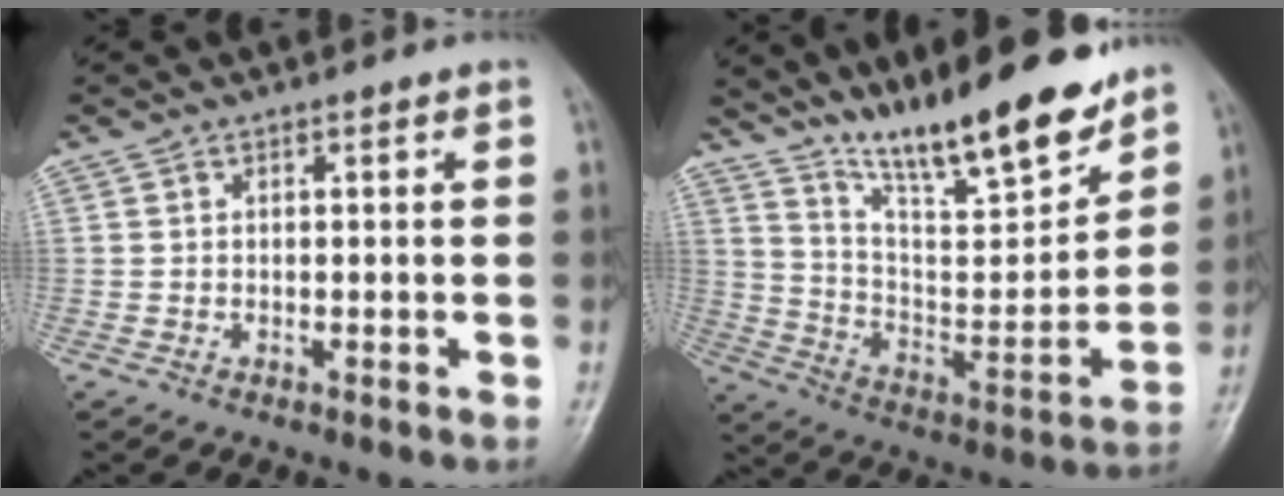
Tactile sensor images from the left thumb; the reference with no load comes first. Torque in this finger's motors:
{"motor_torque": [0.26, 0.20, 1.46, -1.30, 0.24]}